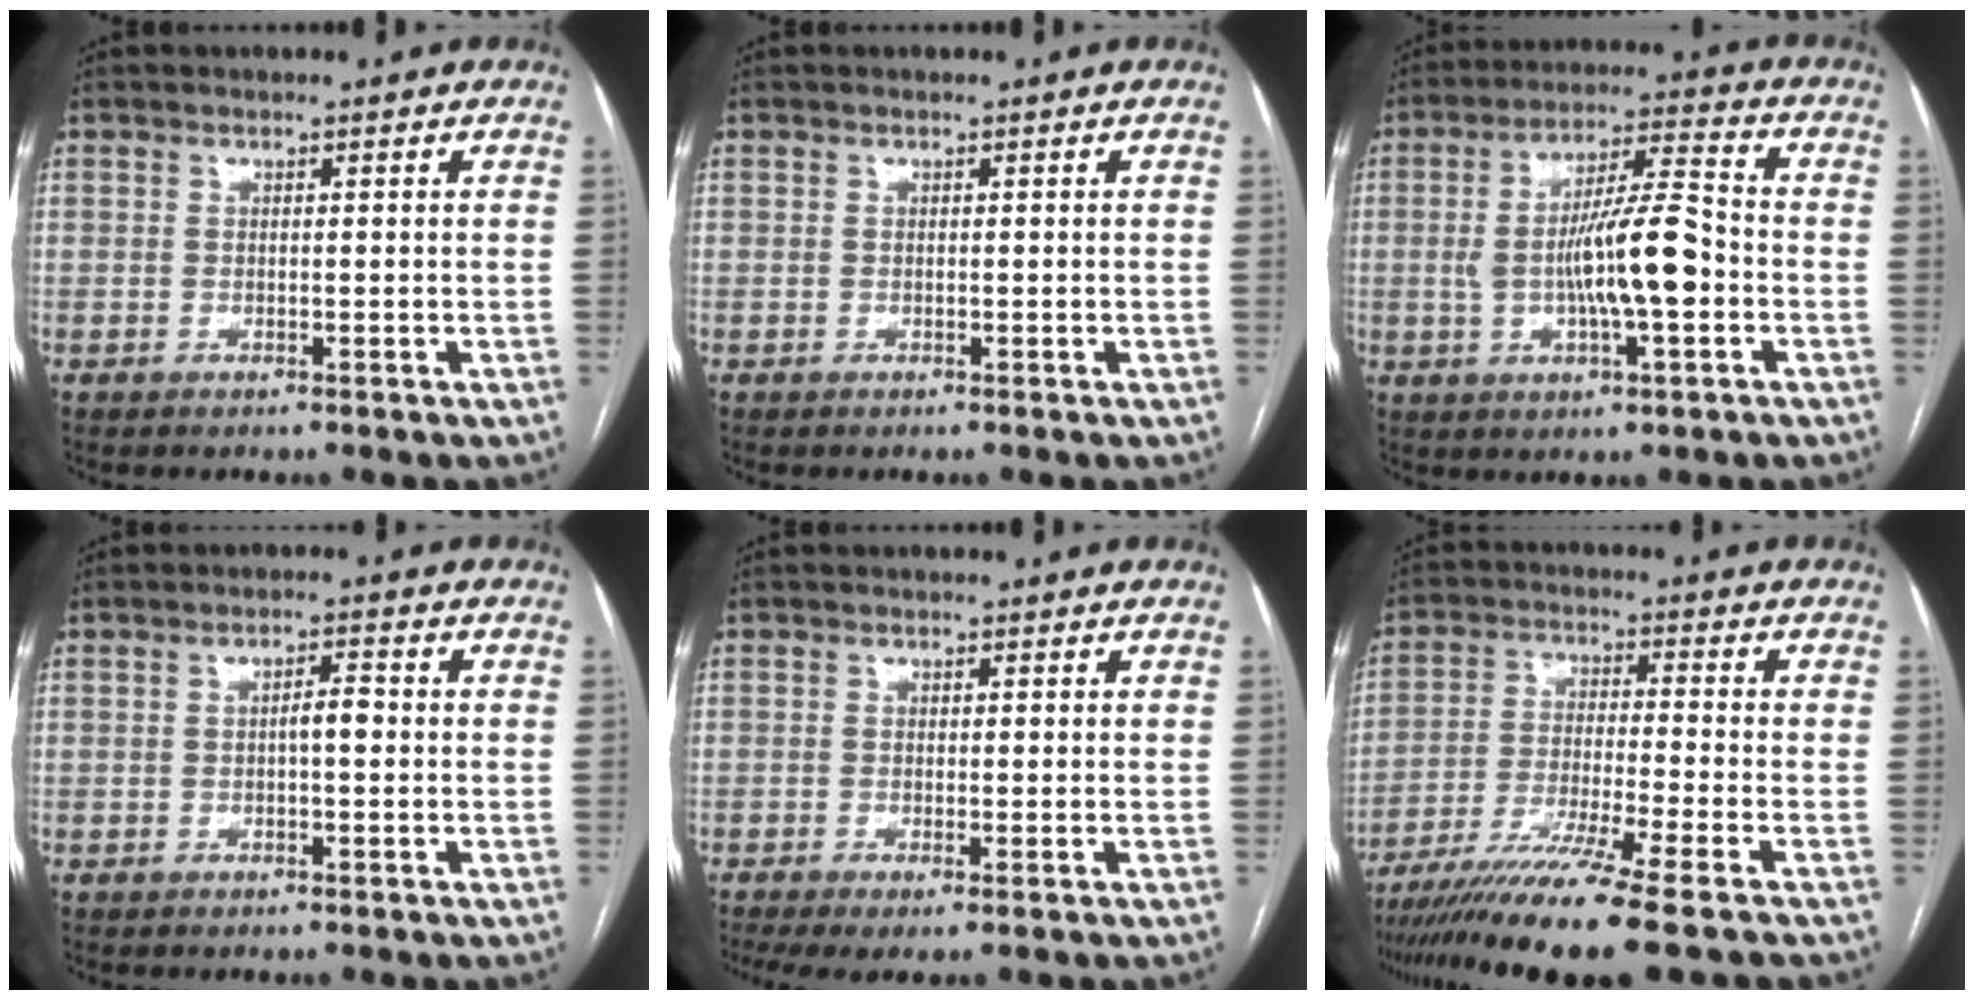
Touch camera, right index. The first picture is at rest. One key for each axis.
{"total": 0.0}
{"total": 11.4, "fx": -1.5, "fy": 2.0, "fz": 11.1, "tx": -0.203, "ty": 0.015, "tz": -0.024}
{"total": 2.4, "fx": -0.2, "fy": 0.6, "fz": 2.3, "tx": -0.036, "ty": 0.006, "tz": -0.005}
{"total": 4.4, "fx": -2.3, "fy": 0.9, "fz": 3.6, "tx": -0.063, "ty": -0.012, "tz": -0.042}
{"total": 13.3, "fx": -10.3, "fy": -1.9, "fz": 8.2, "tx": -0.141, "ty": -0.035, "tz": -0.173}